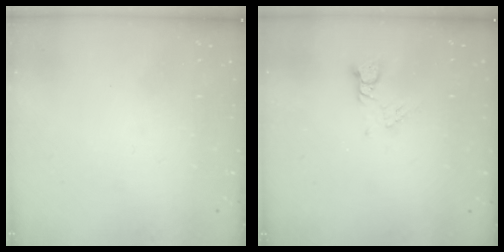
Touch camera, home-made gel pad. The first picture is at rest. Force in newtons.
{"total": 2.7, "press": 2.7, "slide": 0.2}